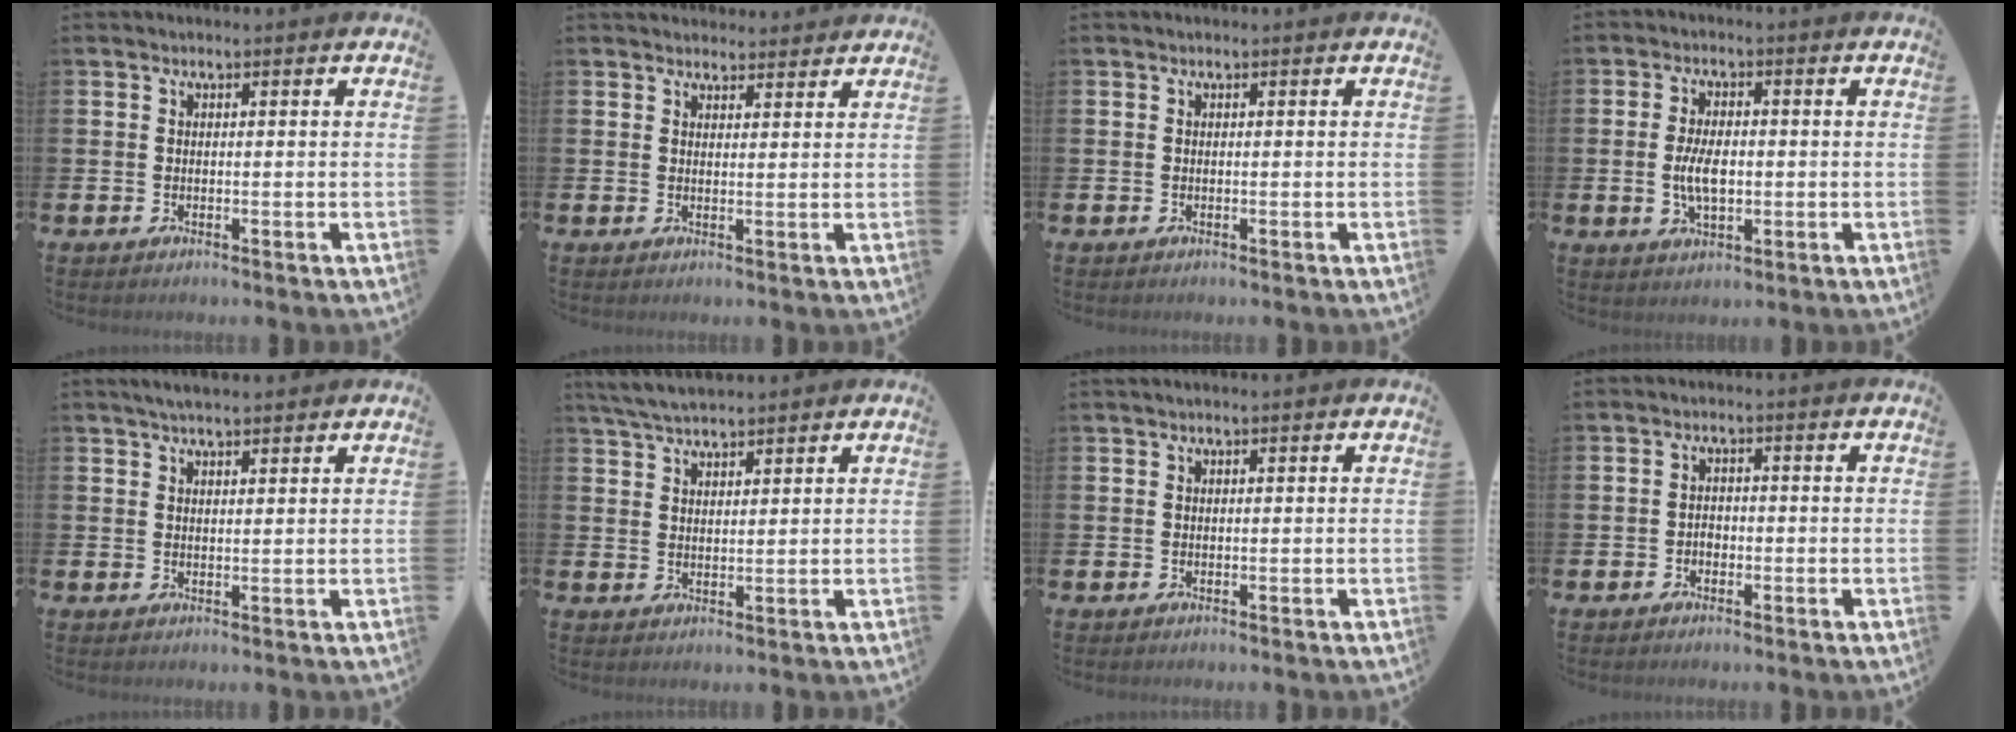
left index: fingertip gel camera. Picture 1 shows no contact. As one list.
[{"total": 2.6, "force": [2.5, 0.7, -0.2], "torque": [0.007, -0.012, 0.045]}, {"total": 0.0}, {"total": 5.2, "force": [-0.2, 2.5, 4.5], "torque": [-0.078, -0.001, -0.009]}, {"total": 3.2, "force": [2.9, 0.5, 1.1], "torque": [-0.025, -0.005, 0.052]}, {"total": 4.2, "force": [3.9, 0.8, 1.3], "torque": [-0.035, -0.010, 0.073]}, {"total": 0.6, "force": [0.5, 0.0, 0.3], "torque": [-0.001, -0.001, 0.009]}, {"total": 1.3, "force": [-0.5, 1.0, 0.6], "torque": [-0.008, 0.002, -0.012]}]